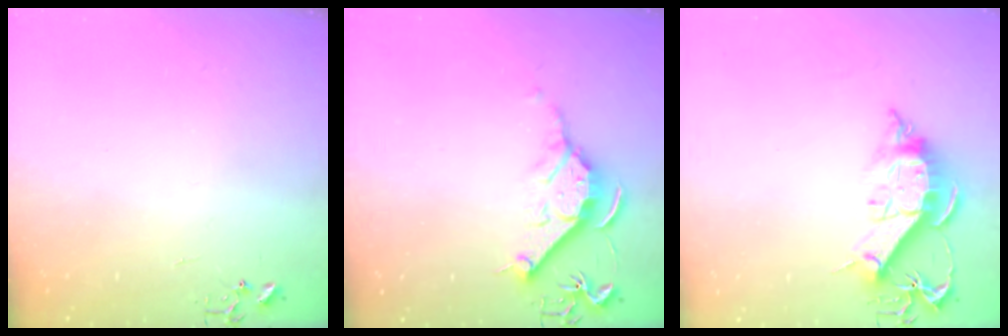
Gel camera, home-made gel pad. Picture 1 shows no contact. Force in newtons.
{"total": 11.4, "press": 11.4, "slide": 0.8}
{"total": 13.2, "press": 13.1, "slide": 1.5}